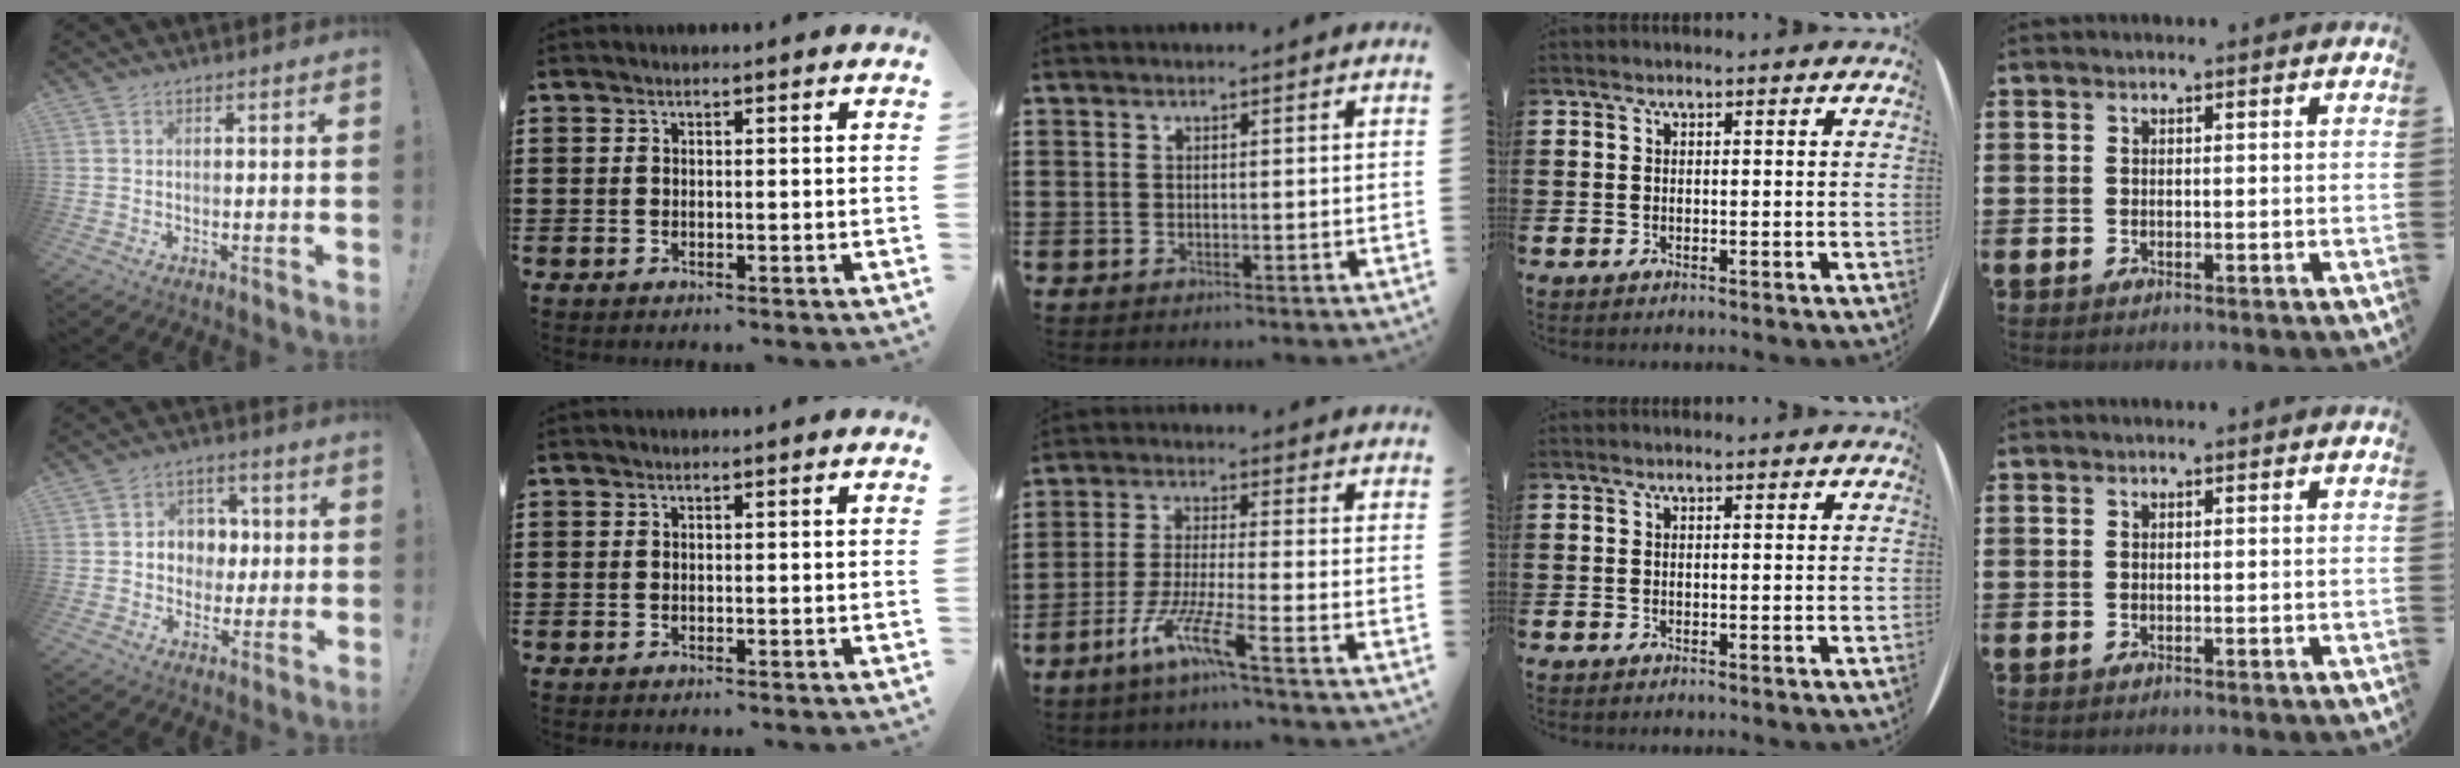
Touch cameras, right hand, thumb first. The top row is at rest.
{"thumb": {"total": 8.2, "force": [0.2, 7.7, 2.6], "torque": [-0.026, -0.002, 0.009]}, "middle": {"total": 7.6, "force": [-5.1, 0.4, 5.6], "torque": [-0.116, -0.007, -0.098]}}